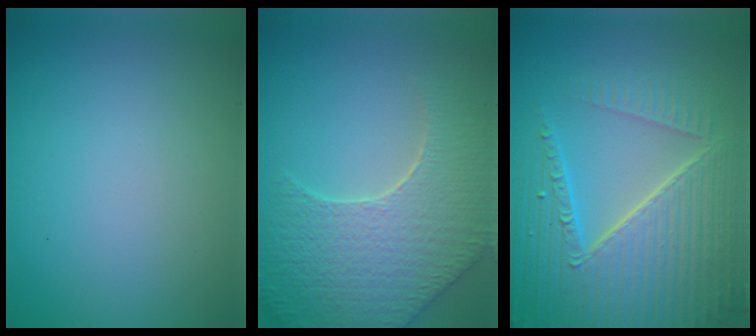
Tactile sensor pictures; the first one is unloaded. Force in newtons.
{"total": 8.6, "press": 6.3, "slide": 5.9}
{"total": 8.5, "press": 5.9, "slide": 6.1}